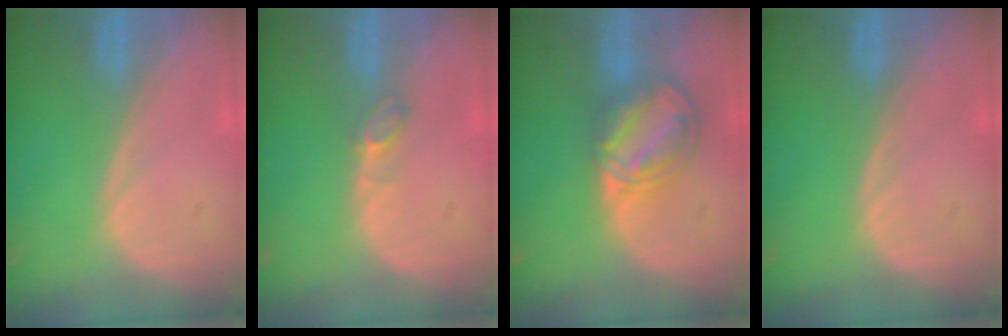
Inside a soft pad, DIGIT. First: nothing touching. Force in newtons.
{"total": 2.0, "press": 1.9, "slide": 0.4}
{"total": 8.2, "press": 7.0, "slide": 4.1}
{"total": 0.0}